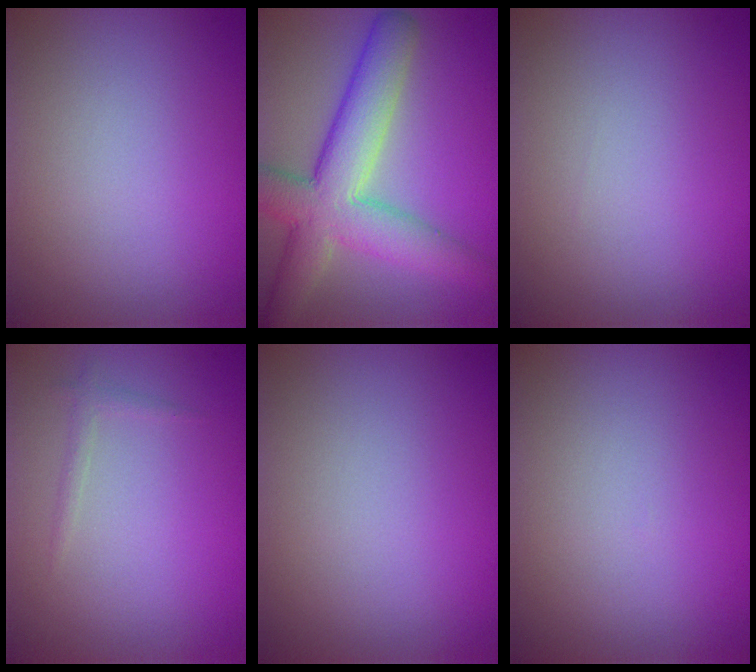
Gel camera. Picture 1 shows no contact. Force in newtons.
{"total": 8.1, "press": 8.1, "slide": 0.6}
{"total": 0.0}
{"total": 0.7, "press": 0.7, "slide": 0.1}
{"total": 0.0}
{"total": 0.0}